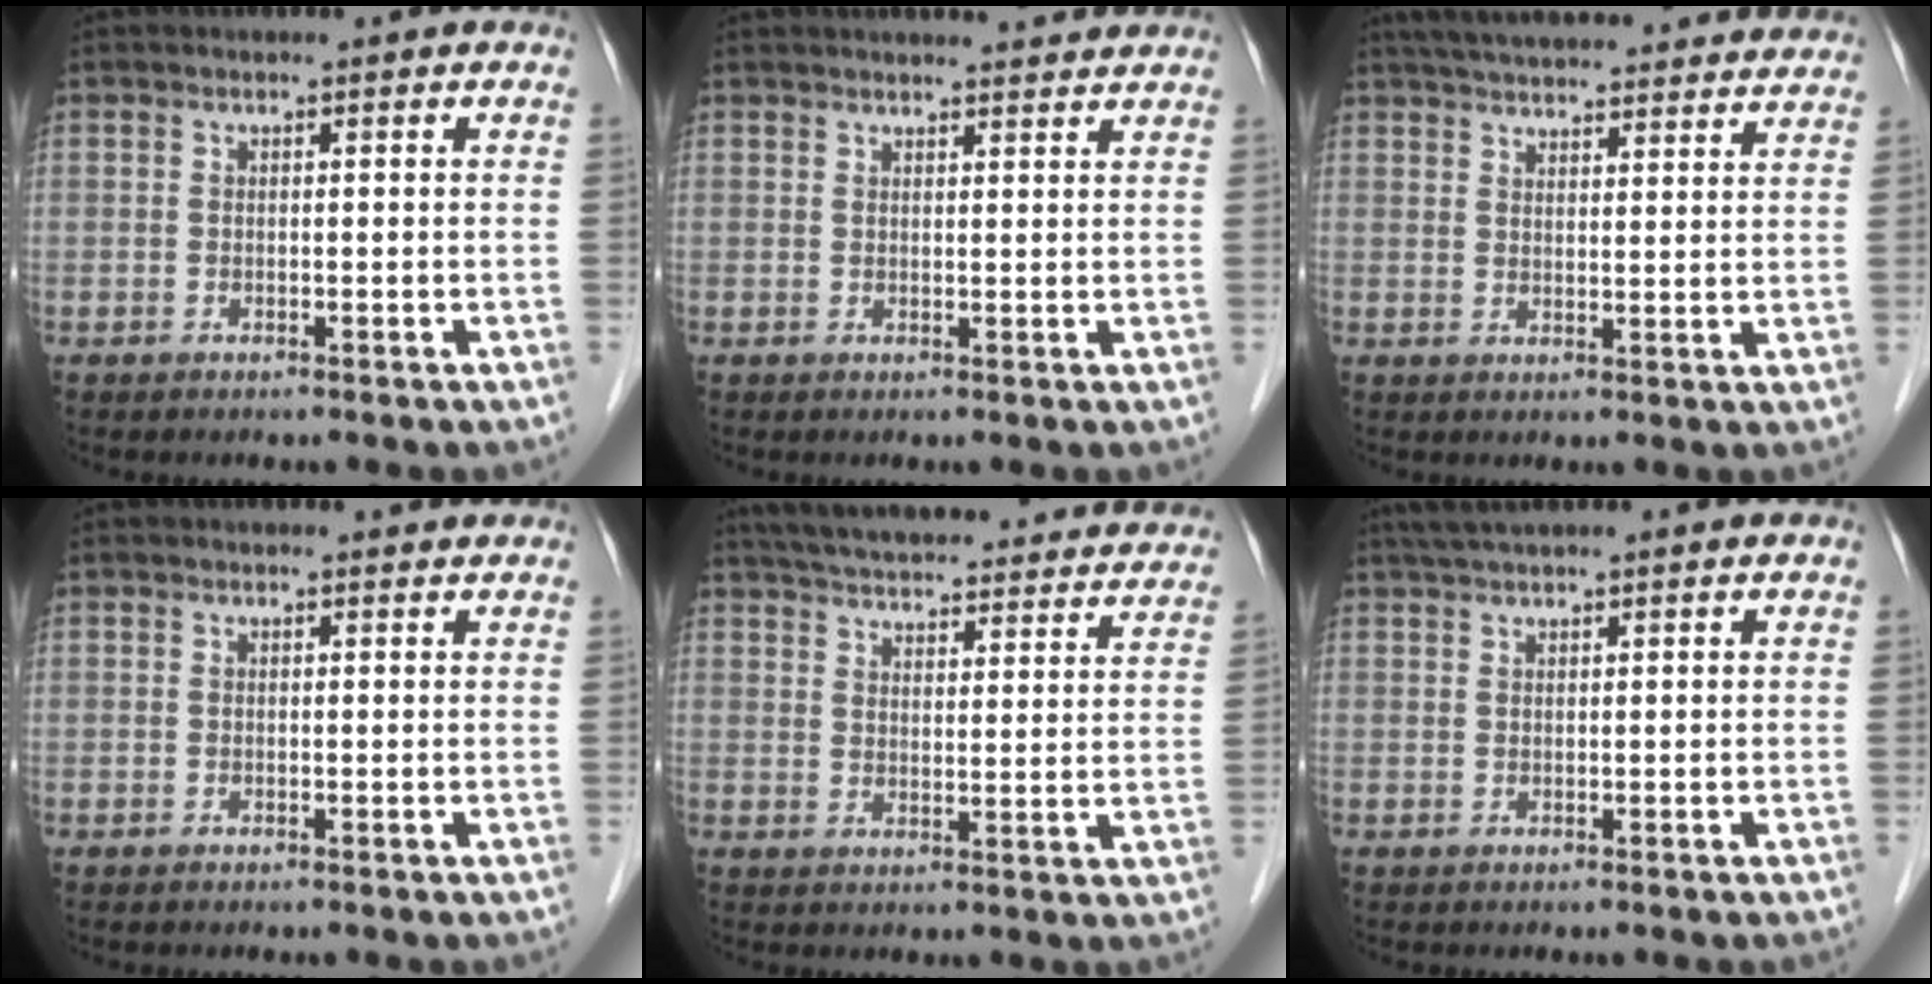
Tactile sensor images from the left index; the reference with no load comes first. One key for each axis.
{"total": 6.1, "fx": 5.8, "fy": 0.5, "fz": 1.9, "tx": -0.026, "ty": 0.011, "tz": 0.064}
{"total": 23.8, "fx": 21.9, "fy": 3.8, "fz": 8.5, "tx": -0.136, "ty": 0.016, "tz": 0.283}
{"total": 1.2, "fx": 1.1, "fy": 0.2, "fz": 0.2, "tx": -0.012, "ty": -0.002, "tz": 0.012}
{"total": 30.3, "fx": 28.0, "fy": 5.2, "fz": 10.4, "tx": -0.174, "ty": -0.023, "tz": 0.350}
{"total": 4.0, "fx": 3.4, "fy": -0.2, "fz": 2.2, "tx": -0.035, "ty": 0.029, "tz": 0.061}